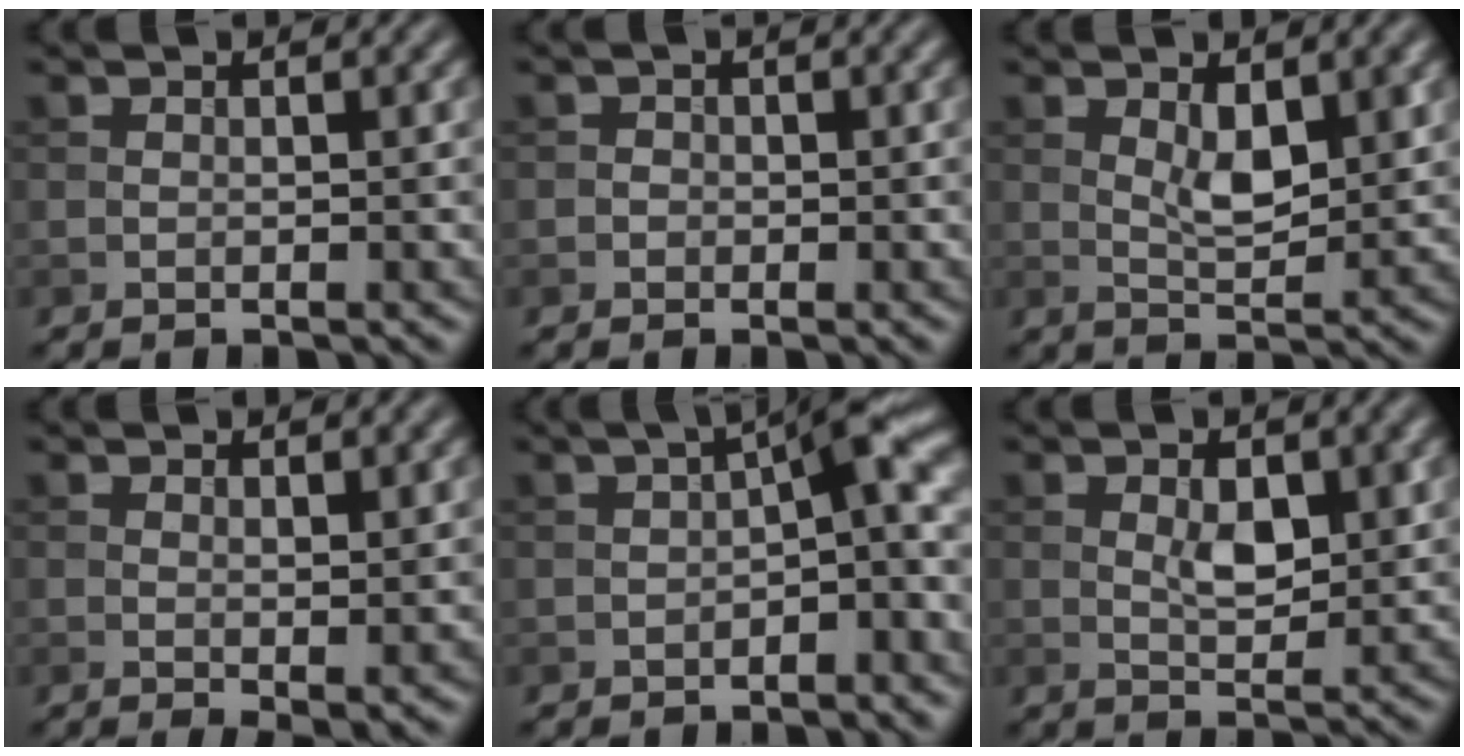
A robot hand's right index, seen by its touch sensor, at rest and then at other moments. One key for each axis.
{"total": 0.7, "fx": -0.2, "fy": 0.7, "fz": 0.1, "tx": 0.005, "ty": -0.001, "tz": -0.005}
{"total": 2.9, "fx": 1.0, "fy": 1.2, "fz": 2.5, "tx": -0.046, "ty": -0.006, "tz": 0.022}
{"total": 1.9, "fx": 0.6, "fy": 0.4, "fz": 1.7, "tx": -0.027, "ty": -0.008, "tz": 0.015}
{"total": 5.2, "fx": -0.6, "fy": 1.6, "fz": 4.9, "tx": -0.059, "ty": 0.022, "tz": -0.020}
{"total": 2.7, "fx": 0.7, "fy": 1.4, "fz": 2.2, "tx": -0.039, "ty": -0.004, "tz": 0.015}